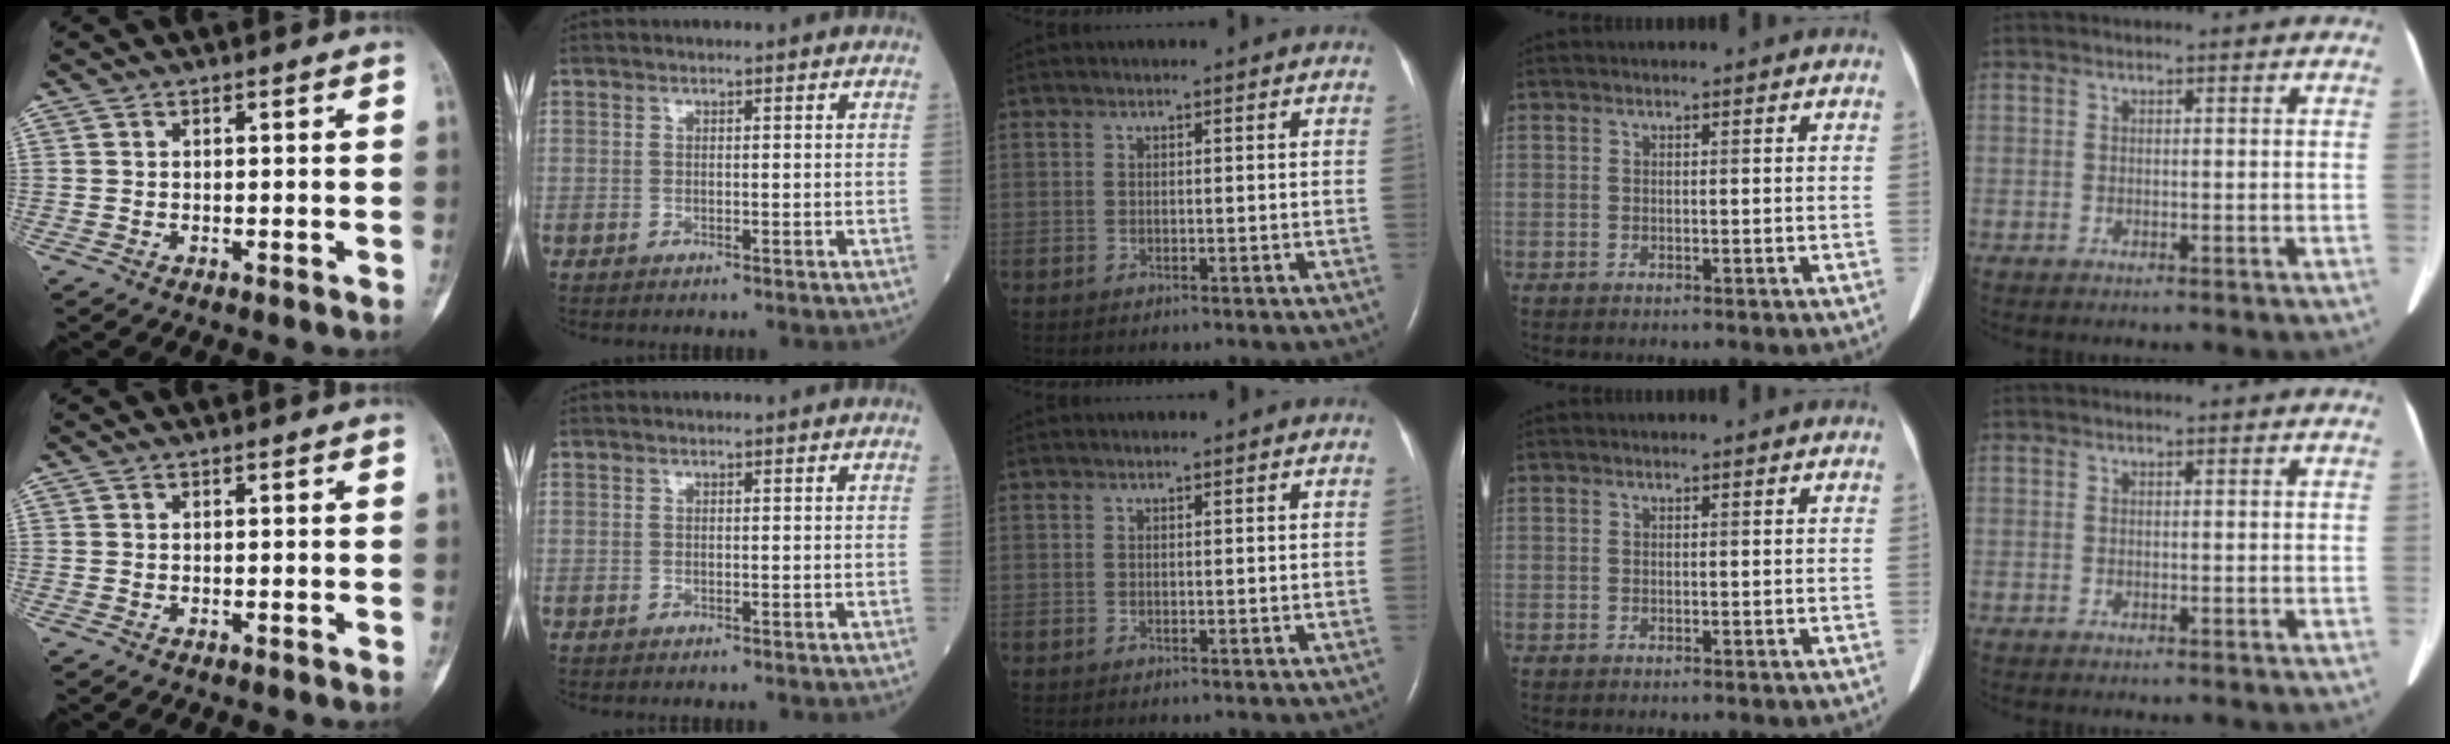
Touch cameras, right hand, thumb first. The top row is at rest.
{}